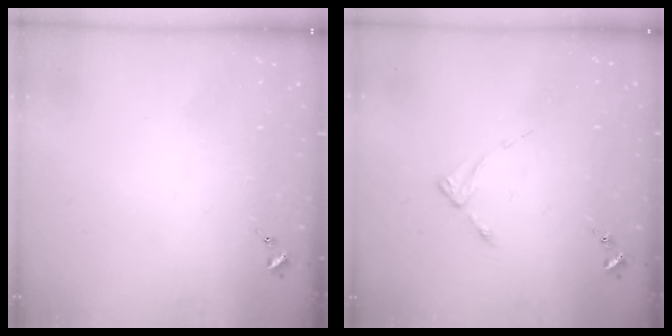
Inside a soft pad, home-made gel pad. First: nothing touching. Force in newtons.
{"total": 2.6, "press": 2.6, "slide": 0.3}